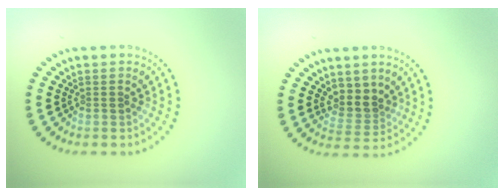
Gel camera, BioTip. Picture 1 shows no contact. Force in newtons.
{"total": 2.7, "press": 2.0, "slide": 1.7}